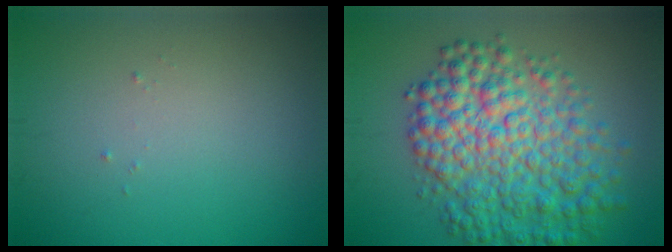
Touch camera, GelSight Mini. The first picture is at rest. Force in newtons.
{"total": 9.0, "press": 9.0, "slide": 0.1}